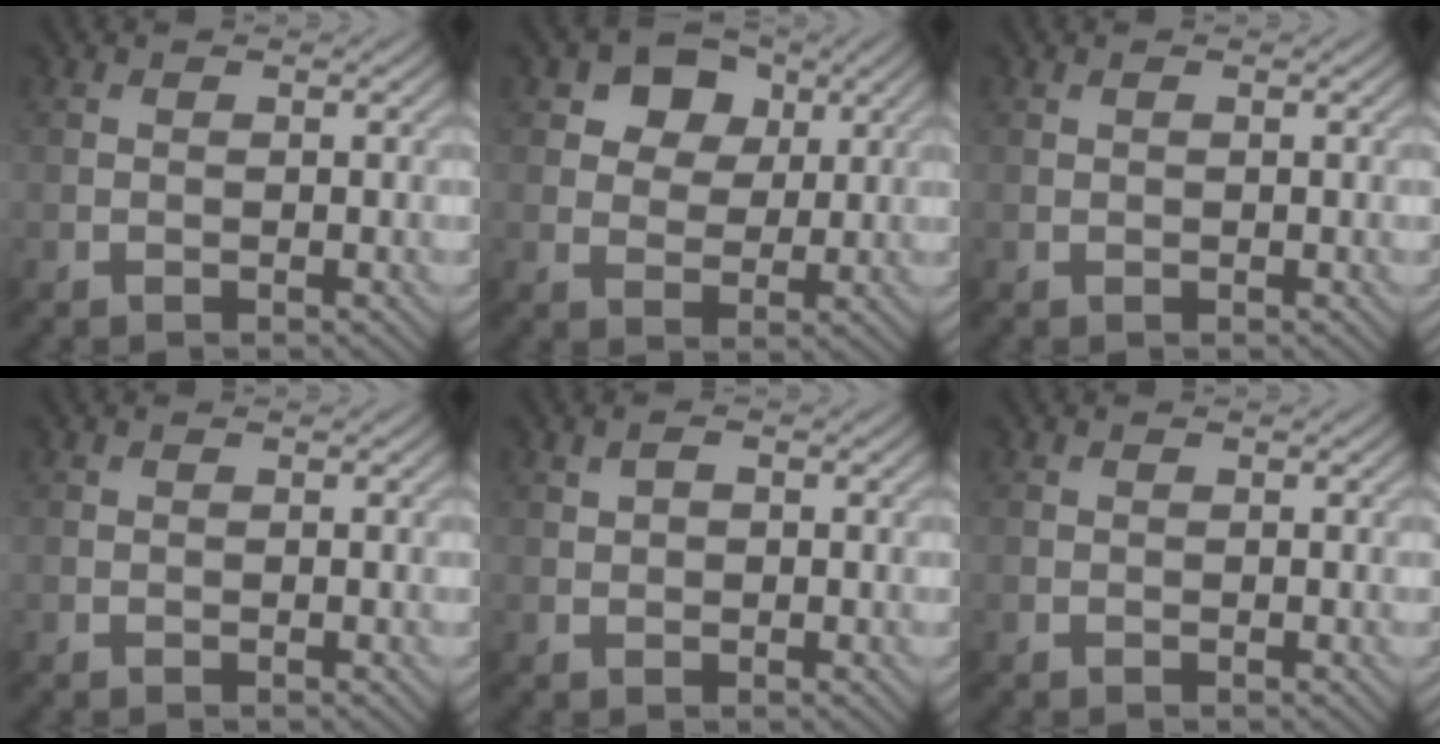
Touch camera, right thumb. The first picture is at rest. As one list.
[{"total": 6.8, "force": [3.2, 5.0, 3.2], "torque": [-0.073, -0.004, 0.048]}, {"total": 0.0}, {"total": 0.0}, {"total": 1.5, "force": [0.6, 0.9, 1.0], "torque": [-0.021, 0.002, 0.011]}, {"total": 0.0}]